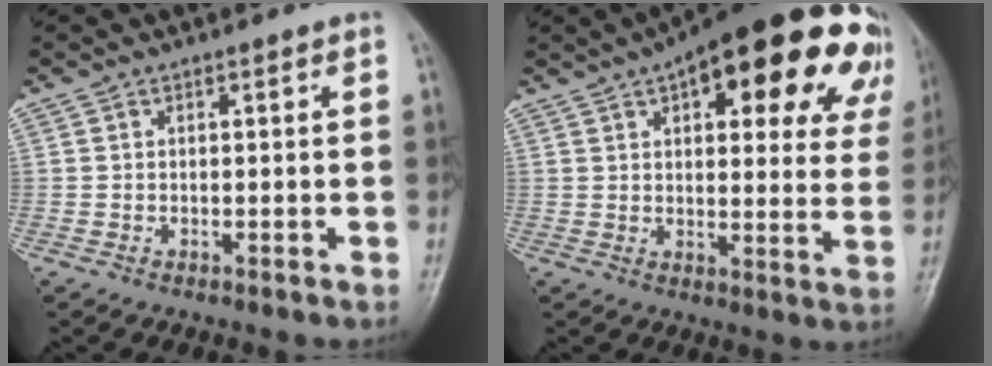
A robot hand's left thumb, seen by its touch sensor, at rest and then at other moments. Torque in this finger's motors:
{"motor_torque": [0.78, 0.73, 1.84, -0.93, 0.29]}